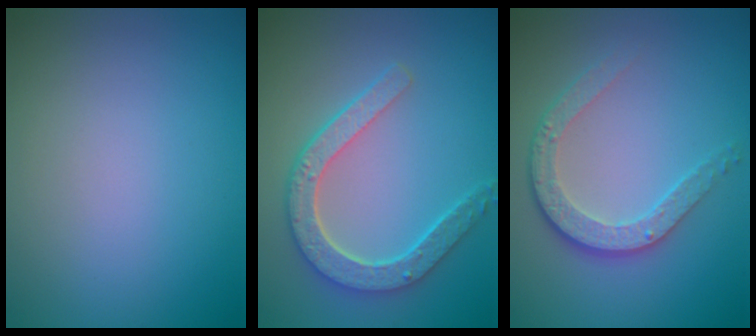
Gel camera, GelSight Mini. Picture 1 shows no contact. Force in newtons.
{"total": 4.9, "press": 3.9, "slide": 3.0}
{"total": 3.8, "press": 2.8, "slide": 2.5}